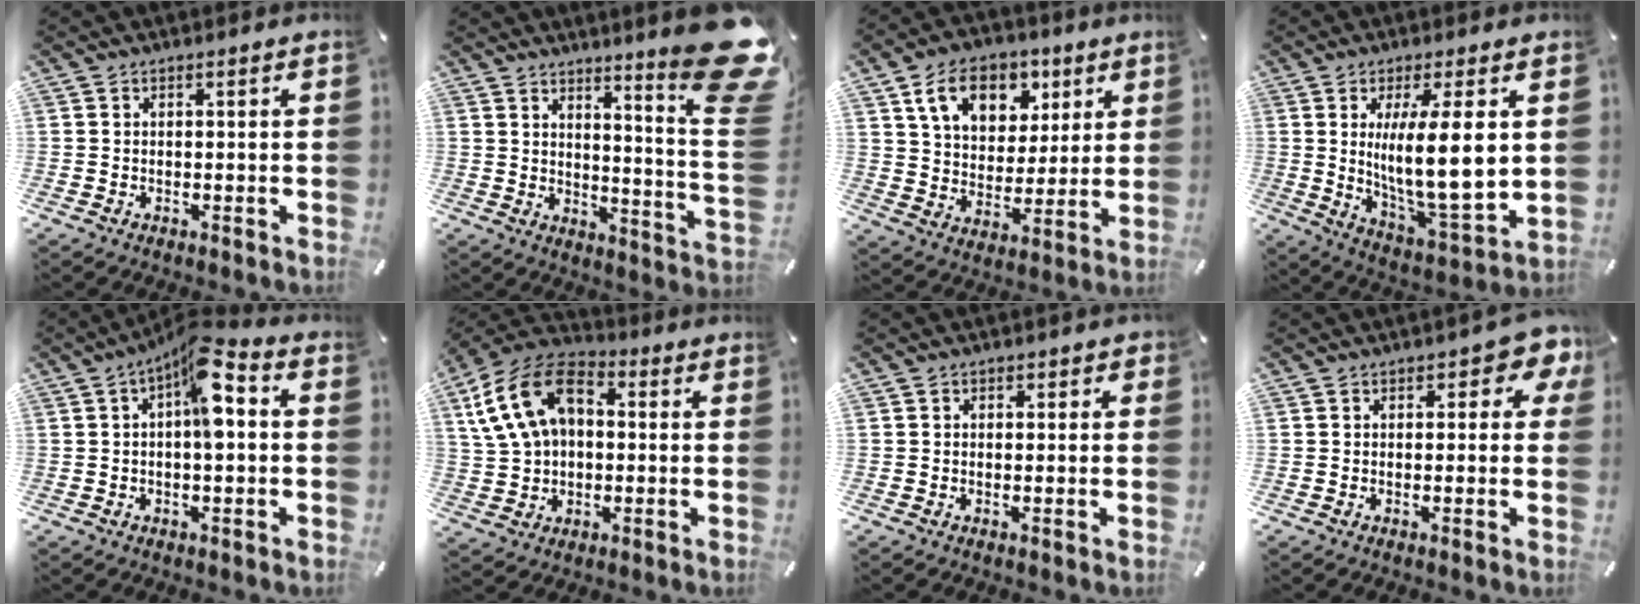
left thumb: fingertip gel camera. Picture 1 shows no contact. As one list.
[{"total": 14.7, "force": [8.5, 2.4, 11.8], "torque": [-0.165, -0.083, 0.134]}, {"total": 12.8, "force": [6.8, 9.3, 5.6], "torque": [-0.092, -0.021, 0.125]}, {"total": 16.5, "force": [3.2, 4.4, 15.5], "torque": [-0.276, -0.032, 0.042]}, {"total": 10.6, "force": [2.0, 4.2, 9.5], "torque": [-0.136, -0.014, 0.032]}, {"total": 15.9, "force": [3.2, 11.9, 10.0], "torque": [-0.224, 0.015, 0.065]}, {"total": 1.2, "force": [-0.3, 1.1, 0.4], "torque": [0.002, 0.003, -0.009]}, {"total": 4.7, "force": [1.7, 2.7, 3.5], "torque": [-0.042, -0.001, 0.024]}]